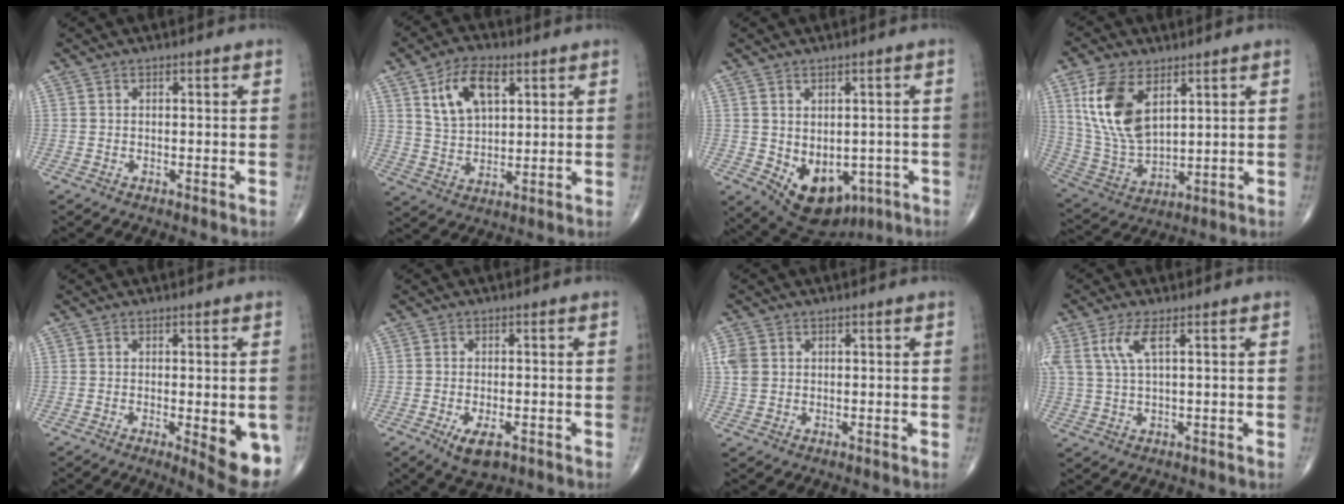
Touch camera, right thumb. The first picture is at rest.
{"total": 10.6, "force": [4.7, 5.9, 7.5], "torque": [-0.117, -0.013, 0.091]}
{"total": 11.6, "force": [-3.6, 7.9, 7.7], "torque": [-0.079, 0.002, -0.030]}
{"total": 14.7, "force": [5.8, 7.9, 10.9], "torque": [-0.213, -0.021, 0.128]}
{"total": 9.4, "force": [-2.6, 2.7, 8.7], "torque": [-0.099, -0.017, -0.027]}
{"total": 5.0, "force": [-2.3, 2.3, 3.8], "torque": [-0.062, 0.000, -0.034]}
{"total": 3.7, "force": [0.6, 3.1, 2.1], "torque": [-0.046, 0.005, 0.015]}
{"total": 5.5, "force": [2.1, 1.6, 4.9], "torque": [-0.129, 0.006, 0.048]}